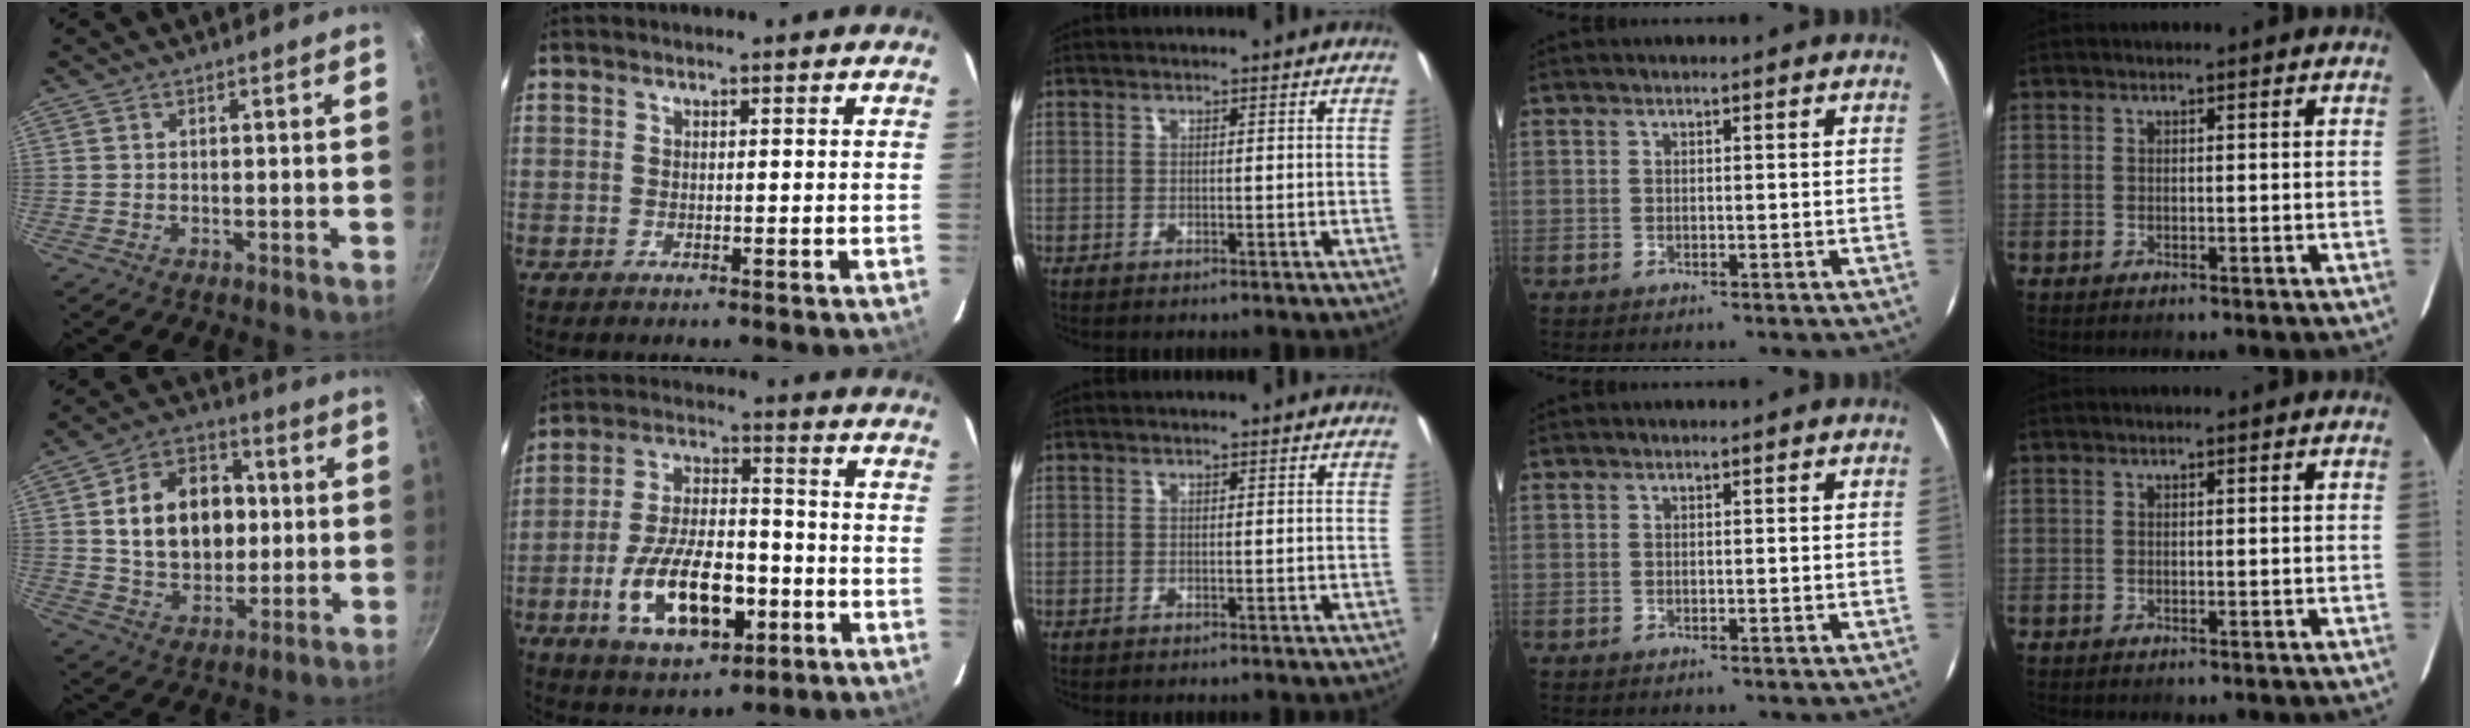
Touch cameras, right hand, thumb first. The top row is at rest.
{"thumb": {"total": 16.6, "force": [1.7, 12.2, 11.0], "torque": [-0.139, 0.016, 0.028]}, "index": {"total": 16.1, "force": [-5.7, 7.6, 13.0], "torque": [-0.257, 0.004, -0.086]}}